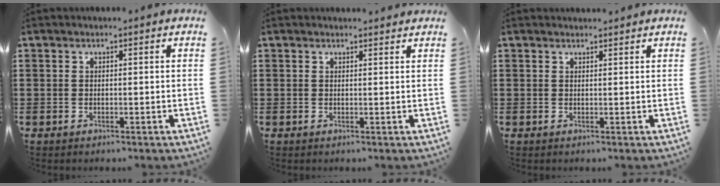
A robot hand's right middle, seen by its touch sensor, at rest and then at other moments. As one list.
[{"total": 0.8, "force": [0.8, 0.1, 0.1], "torque": [0.003, -0.003, 0.014]}, {"total": 0.9, "force": [0.9, 0.1, 0.1], "torque": [0.004, -0.003, 0.015]}]